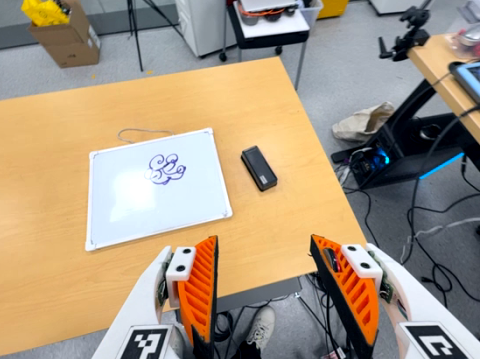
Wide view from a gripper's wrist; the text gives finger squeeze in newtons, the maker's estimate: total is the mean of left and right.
{"total": 0.0}